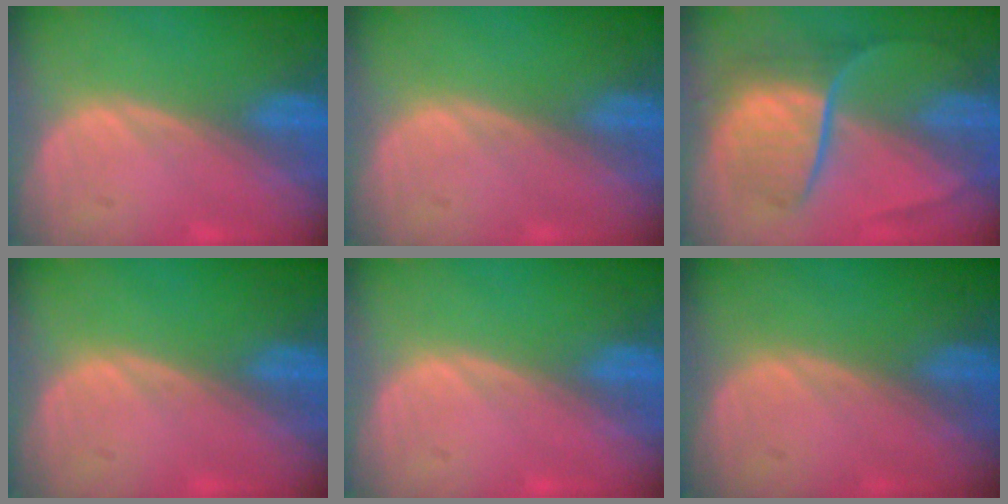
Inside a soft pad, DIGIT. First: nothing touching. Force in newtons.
{"total": 0.0}
{"total": 9.3, "press": 7.8, "slide": 5.2}
{"total": 0.0}
{"total": 0.0}
{"total": 0.0}